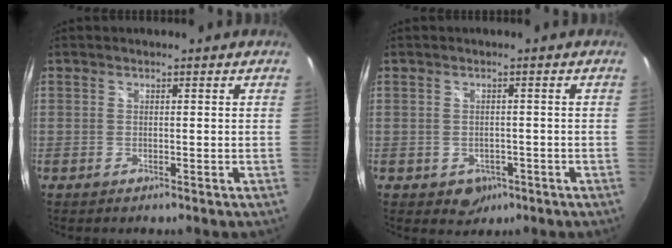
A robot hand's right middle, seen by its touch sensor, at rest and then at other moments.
{"total": 3.7, "force": [-1.5, 3.1, 1.4], "torque": [-0.033, -0.003, -0.009]}